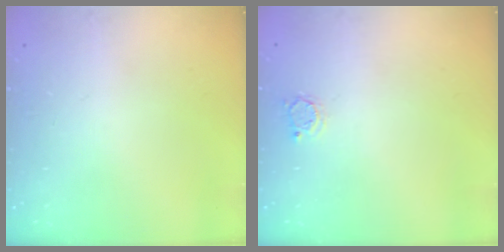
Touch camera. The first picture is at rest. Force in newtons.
{"total": 2.2, "press": 2.1, "slide": 0.4}